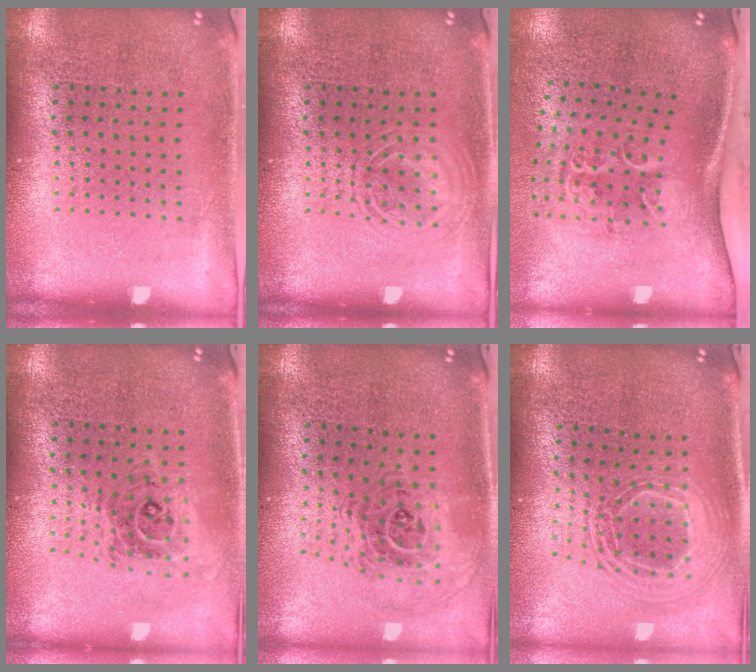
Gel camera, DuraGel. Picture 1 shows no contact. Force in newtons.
{"total": 2.0, "press": 1.9, "slide": 0.3}
{"total": 2.3, "press": 1.4, "slide": 1.8}
{"total": 0.9, "press": 0.8, "slide": 0.2}
{"total": 1.3, "press": 1.2, "slide": 0.6}
{"total": 2.2, "press": 1.8, "slide": 1.4}